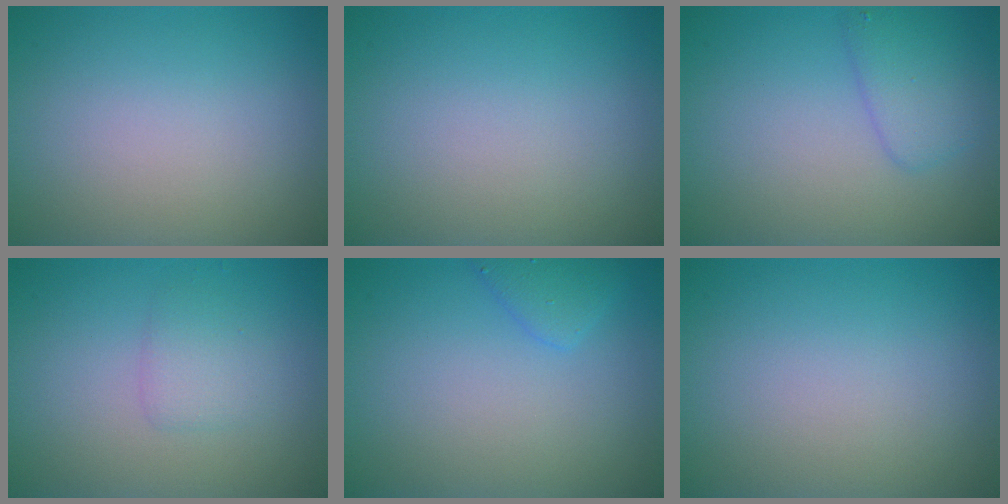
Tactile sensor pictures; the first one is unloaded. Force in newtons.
{"total": 0.0}
{"total": 2.6, "press": 2.5, "slide": 0.2}
{"total": 1.7, "press": 1.7, "slide": 0.0}
{"total": 1.7, "press": 1.7, "slide": 0.1}
{"total": 0.0}